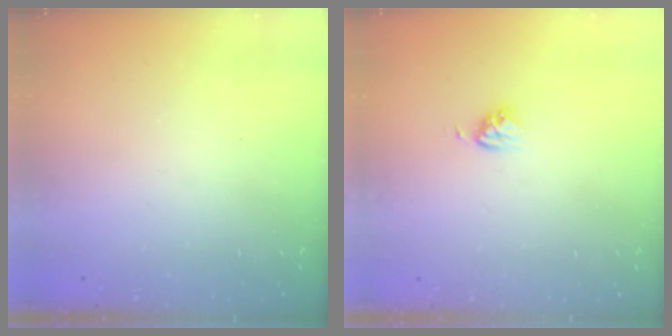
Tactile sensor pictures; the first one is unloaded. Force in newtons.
{"total": 3.6, "press": 3.6, "slide": 0.5}